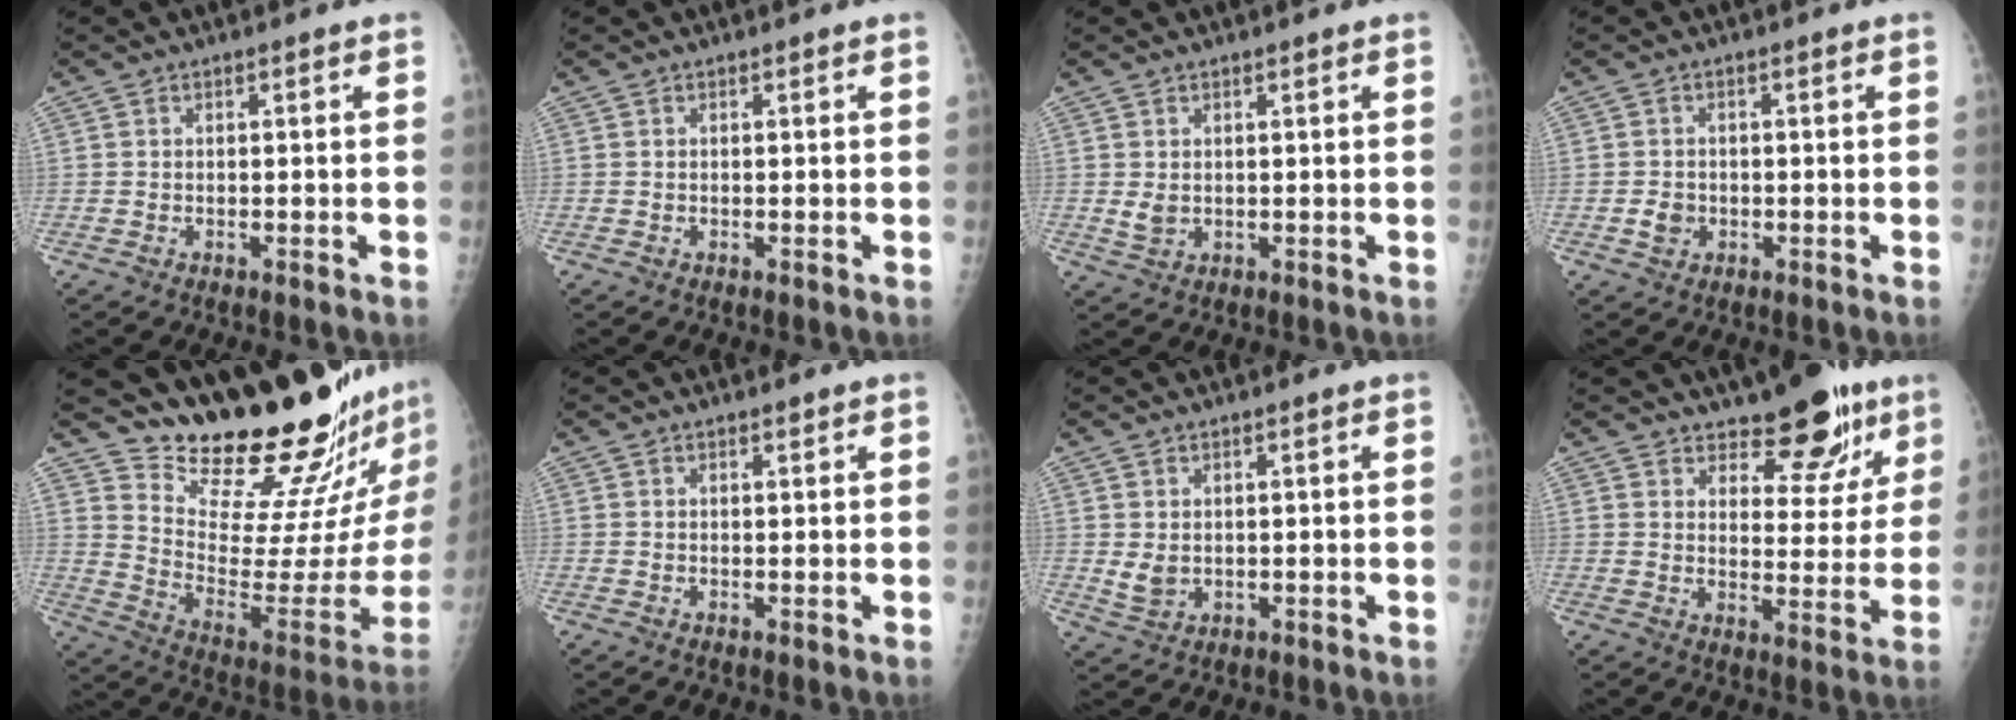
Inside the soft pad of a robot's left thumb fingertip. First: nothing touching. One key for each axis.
{"total": 0.0}
{"total": 2.2, "fx": 0.6, "fy": 1.6, "fz": 1.4, "tx": -0.019, "ty": -0.008, "tz": 0.018}
{"total": 2.4, "fx": -0.6, "fy": 2.1, "fz": 1.0, "tx": -0.009, "ty": 0.004, "tz": -0.007}
{"total": 26.0, "fx": 22.8, "fy": 3.5, "fz": 11.9, "tx": -0.143, "ty": -0.200, "tz": 0.329}
{"total": 0.8, "fx": 0.7, "fy": 0.2, "fz": 0.3, "tx": -0.004, "ty": -0.005, "tz": 0.011}
{"total": 3.0, "fx": 0.9, "fy": 2.1, "fz": 1.9, "tx": -0.030, "ty": -0.013, "tz": 0.027}
{"total": 11.1, "fx": 7.9, "fy": 5.1, "fz": 5.8, "tx": -0.032, "ty": -0.052, "tz": 0.117}